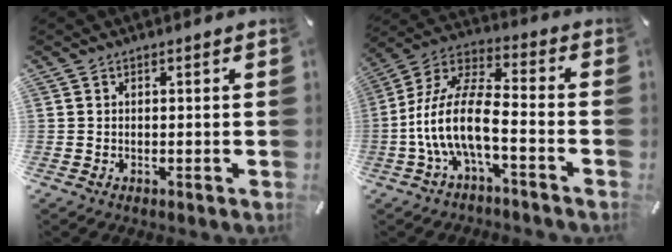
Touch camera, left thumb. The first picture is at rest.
{"total": 14.1, "force": [-4.6, 5.2, 12.2], "torque": [-0.265, -0.003, -0.087]}